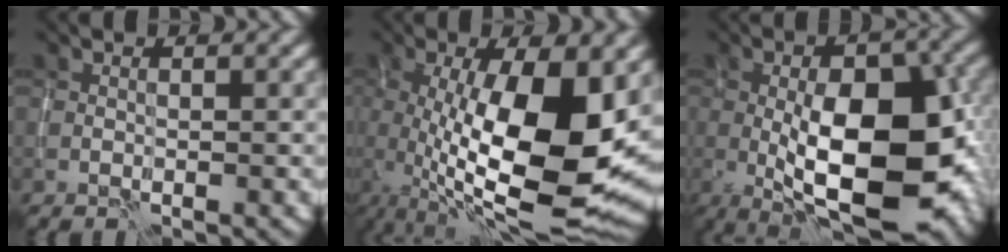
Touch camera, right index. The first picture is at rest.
{"total": 14.4, "force": [-0.2, 4.9, 13.6], "torque": [-0.212, -0.010, -0.008]}
{"total": 13.2, "force": [-2.7, 5.5, 11.6], "torque": [-0.175, -0.002, -0.049]}